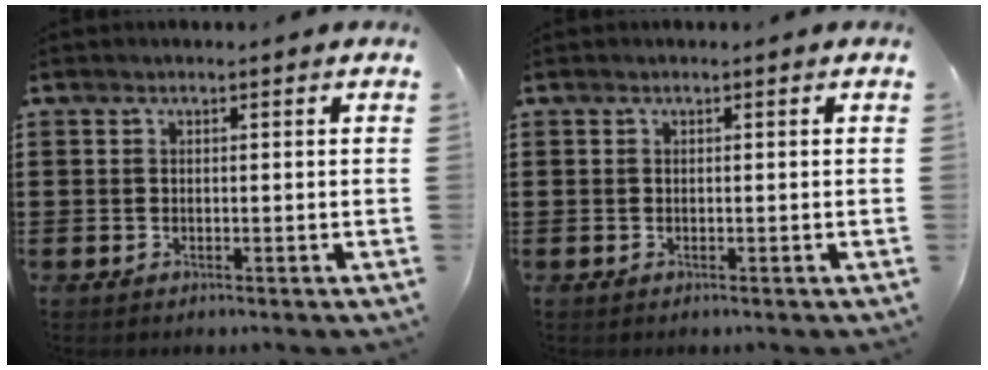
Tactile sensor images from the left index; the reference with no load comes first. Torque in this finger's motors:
{"motor_torque": [-0.01, 0.01, -0.01, 0.00]}